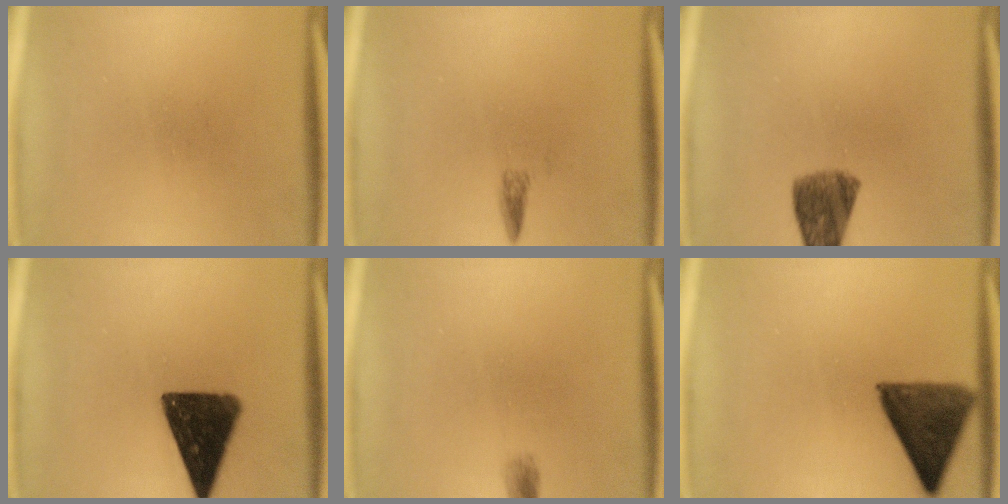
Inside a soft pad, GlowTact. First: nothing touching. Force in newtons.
{"total": 1.2}
{"total": 7.4}
{"total": 13.8}
{"total": 1.4}
{"total": 11.1}